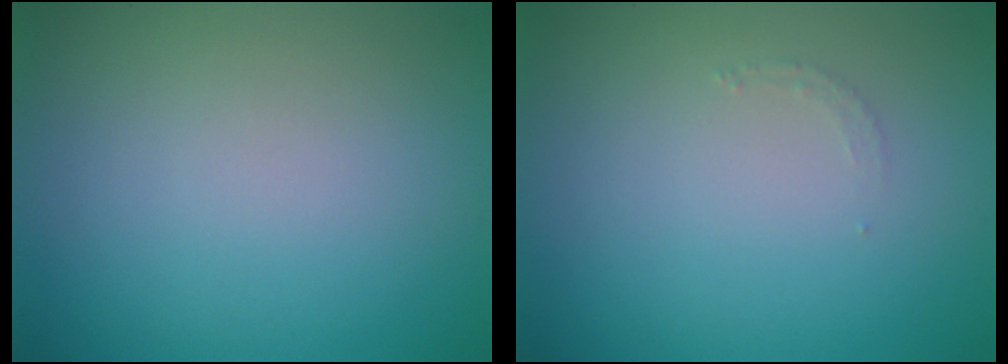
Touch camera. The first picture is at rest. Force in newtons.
{"total": 0.8, "press": 0.8, "slide": 0.1}